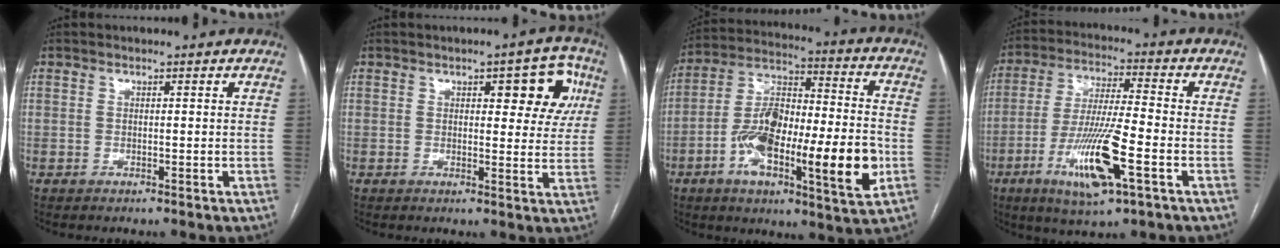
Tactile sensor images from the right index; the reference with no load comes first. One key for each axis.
{"total": 7.9, "fx": 3.1, "fy": 3.1, "fz": 6.6, "tx": -0.060, "ty": 0.019, "tz": 0.032}
{"total": 20.8, "fx": -5.8, "fy": 4.7, "fz": 19.4, "tx": -0.320, "ty": 0.009, "tz": -0.093}
{"total": 13.8, "fx": -5.3, "fy": 1.5, "fz": 12.6, "tx": -0.246, "ty": -0.020, "tz": -0.093}